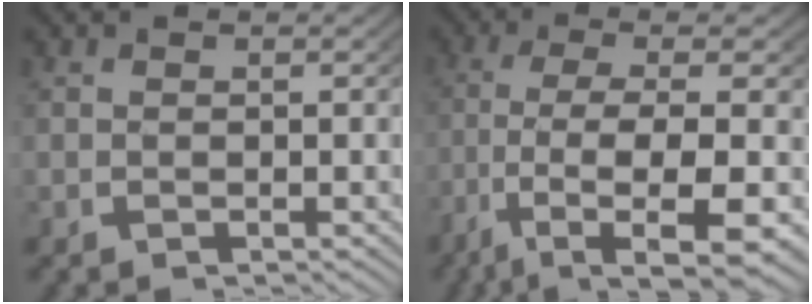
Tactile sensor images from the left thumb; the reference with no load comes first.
{"total": 11.4, "force": [-3.5, 4.9, 9.7], "torque": [-0.200, -0.043, -0.028]}